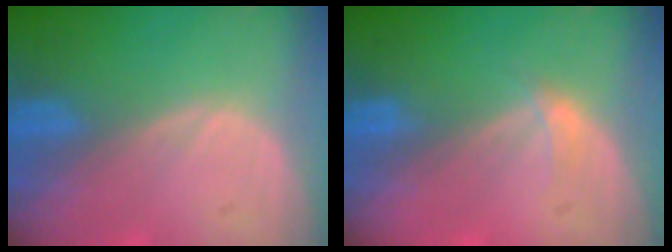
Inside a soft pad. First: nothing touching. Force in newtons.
{"total": 1.2, "press": 1.2, "slide": 0.1}